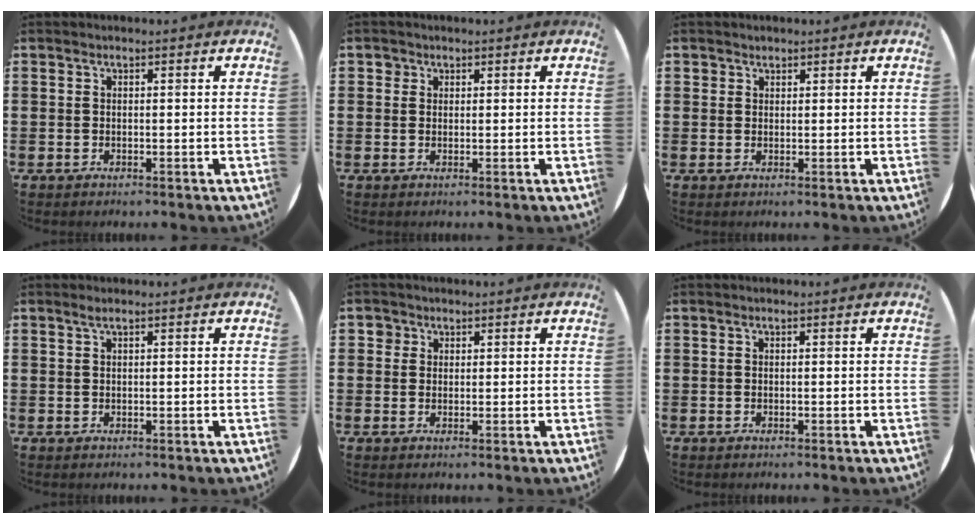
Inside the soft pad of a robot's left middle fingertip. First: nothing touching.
{"total": 1.2, "force": [0.8, 0.8, 0.1], "torque": [0.012, -0.004, 0.014]}
{"total": 1.0, "force": [0.9, 0.4, -0.1], "torque": [0.008, -0.001, 0.016]}
{"total": 0.7, "force": [0.4, 0.0, 0.6], "torque": [-0.011, 0.001, 0.007]}
{"total": 1.5, "force": [1.0, 1.1, 0.1], "torque": [0.011, -0.003, 0.017]}
{"total": 0.0}